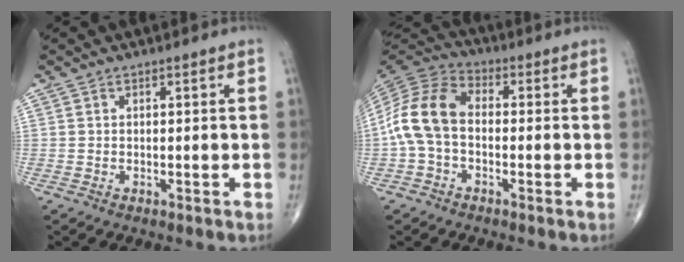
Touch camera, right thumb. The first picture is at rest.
{"total": 11.6, "force": [-1.2, 7.6, 8.6], "torque": [-0.173, 0.033, -0.036]}